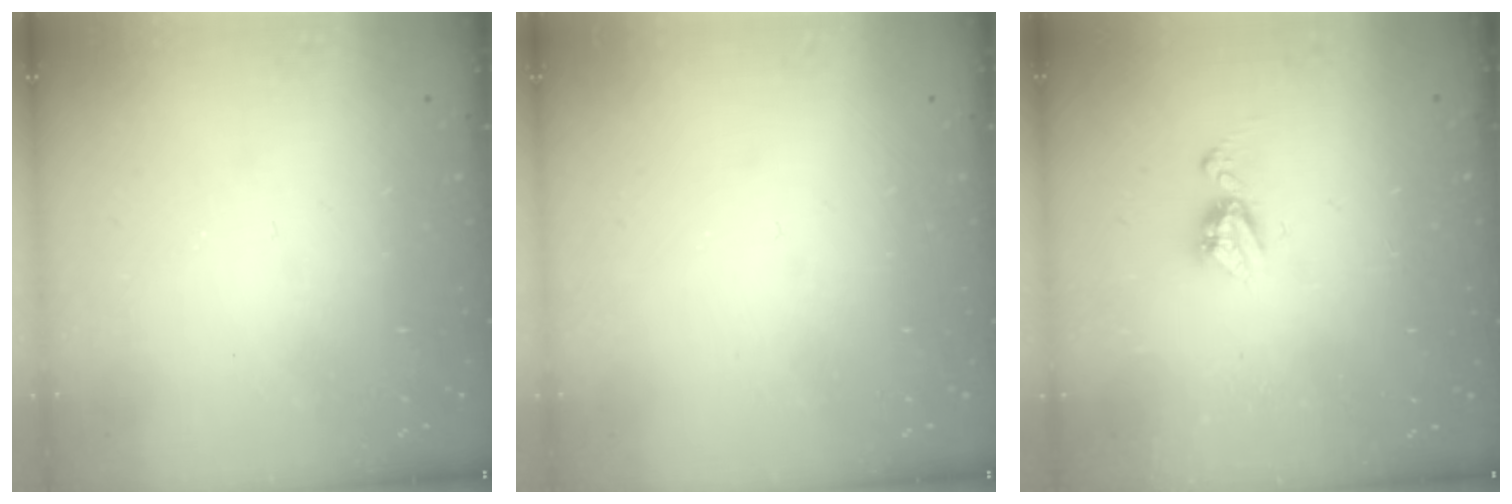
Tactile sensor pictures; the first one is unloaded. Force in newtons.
{"total": 0.0}
{"total": 6.2, "press": 6.2, "slide": 0.5}